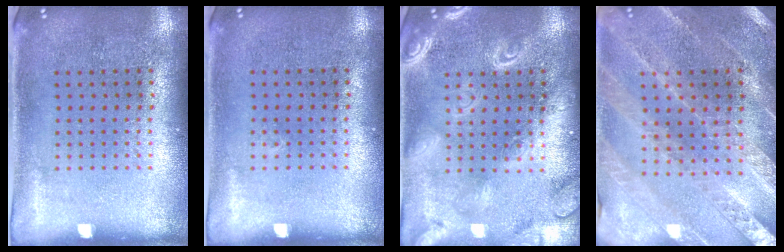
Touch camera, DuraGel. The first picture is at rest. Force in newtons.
{"total": 0.0}
{"total": 3.7, "press": 3.7, "slide": 0.4}
{"total": 1.5, "press": 1.5, "slide": 0.2}